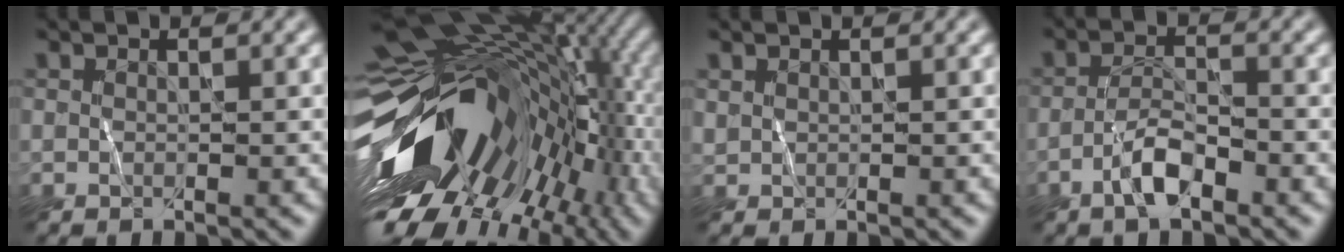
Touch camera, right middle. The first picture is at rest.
{"total": 16.7, "force": [-1.7, 10.5, 12.8], "torque": [-0.195, -0.010, -0.024]}
{"total": 0.5, "force": [0.4, 0.3, 0.1], "torque": [-0.001, 0.000, 0.008]}
{"total": 2.9, "force": [-1.8, 0.8, 2.1], "torque": [-0.041, 0.009, -0.039]}